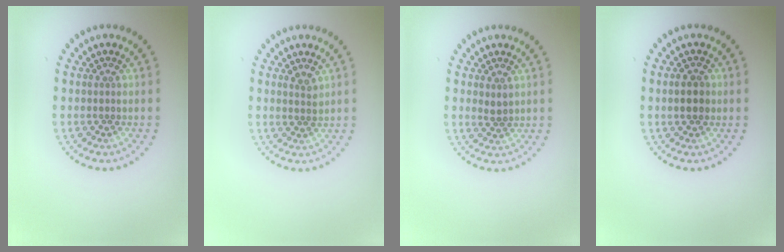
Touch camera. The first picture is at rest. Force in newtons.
{"total": 1.0, "press": 0.8, "slide": 0.6}
{"total": 1.0, "press": 1.0, "slide": 0.4}
{"total": 1.8, "press": 1.8, "slide": 0.1}